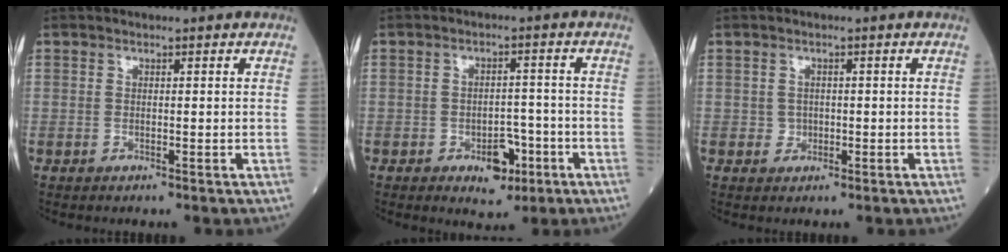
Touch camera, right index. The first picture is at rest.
{"total": 5.2, "force": [-2.5, 3.0, 3.5], "torque": [-0.043, 0.005, -0.030]}
{"total": 1.3, "force": [-0.3, 1.3, 0.3], "torque": [-0.003, 0.005, -0.003]}